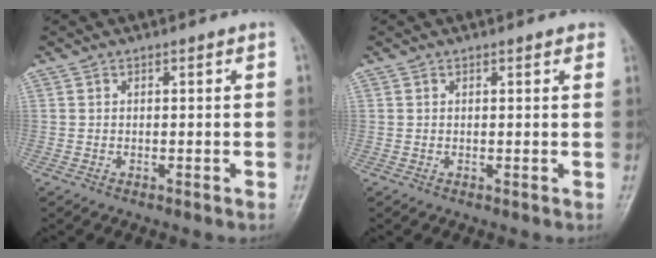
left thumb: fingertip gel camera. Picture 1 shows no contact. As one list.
[{"total": 1.5, "force": [1.1, 0.6, 0.8], "torque": [-0.003, -0.001, 0.007]}]